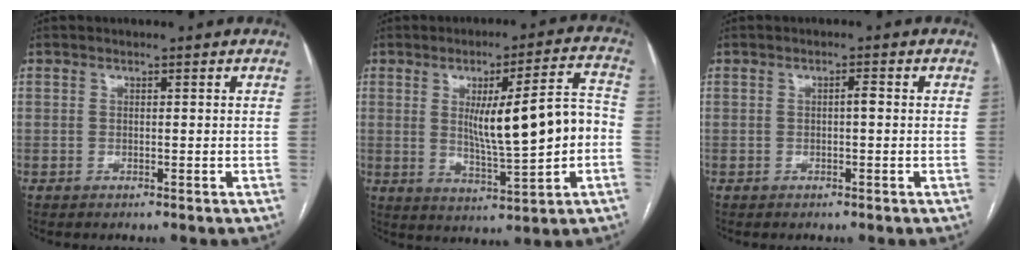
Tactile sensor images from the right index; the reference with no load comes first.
{"total": 13.2, "force": [-0.3, 1.6, 13.1], "torque": [-0.197, 0.012, 0.005]}
{"total": 1.1, "force": [-0.1, 0.2, 1.1], "torque": [-0.016, 0.003, -0.001]}